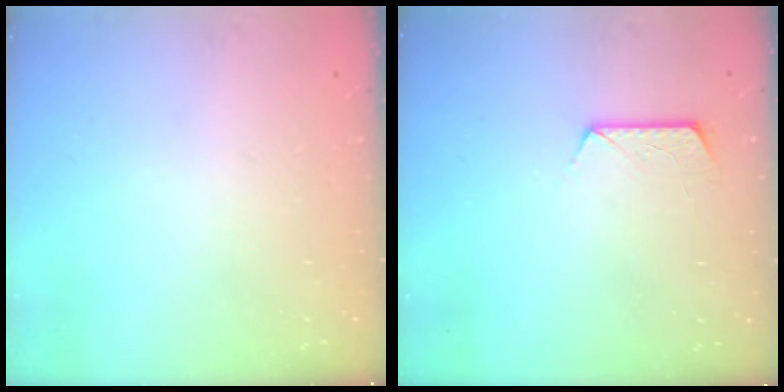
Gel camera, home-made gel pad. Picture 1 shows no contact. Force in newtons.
{"total": 7.9, "press": 7.8, "slide": 0.8}